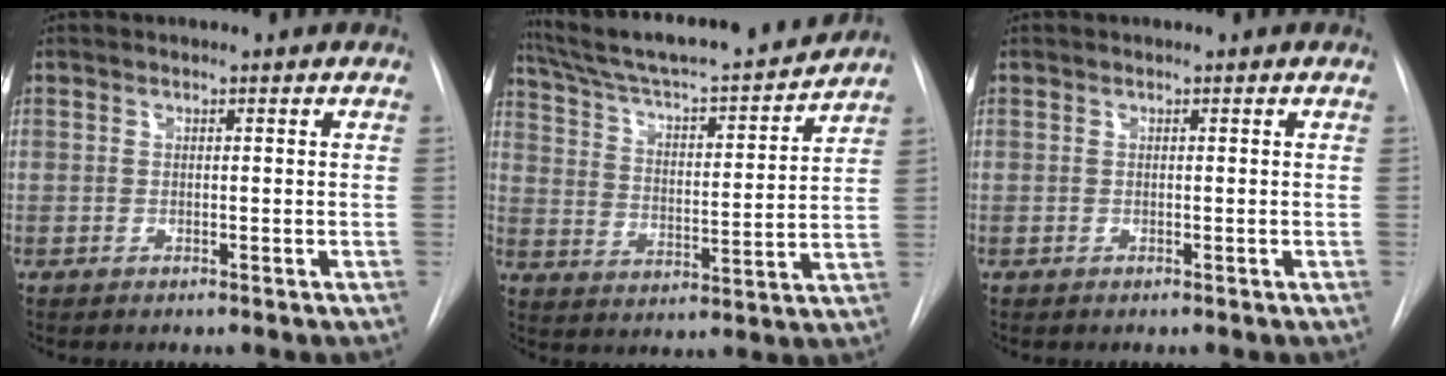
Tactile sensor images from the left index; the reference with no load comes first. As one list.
[{"total": 20.2, "force": [18.5, 1.1, 7.9], "torque": [-0.134, -0.011, 0.284]}, {"total": 0.0}]